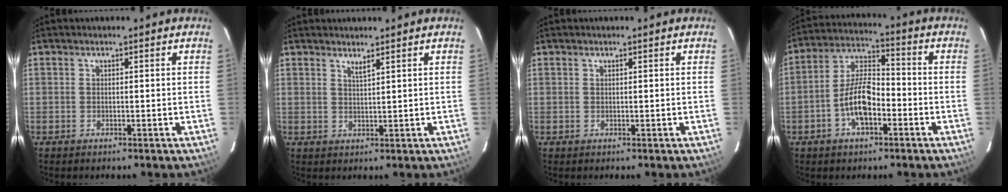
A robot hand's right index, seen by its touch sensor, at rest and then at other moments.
{"total": 1.6, "force": [1.3, -0.1, 0.9], "torque": [-0.017, -0.002, 0.023]}
{"total": 0.0}
{"total": 9.7, "force": [-3.7, 4.3, 7.8], "torque": [-0.160, 0.016, -0.065]}